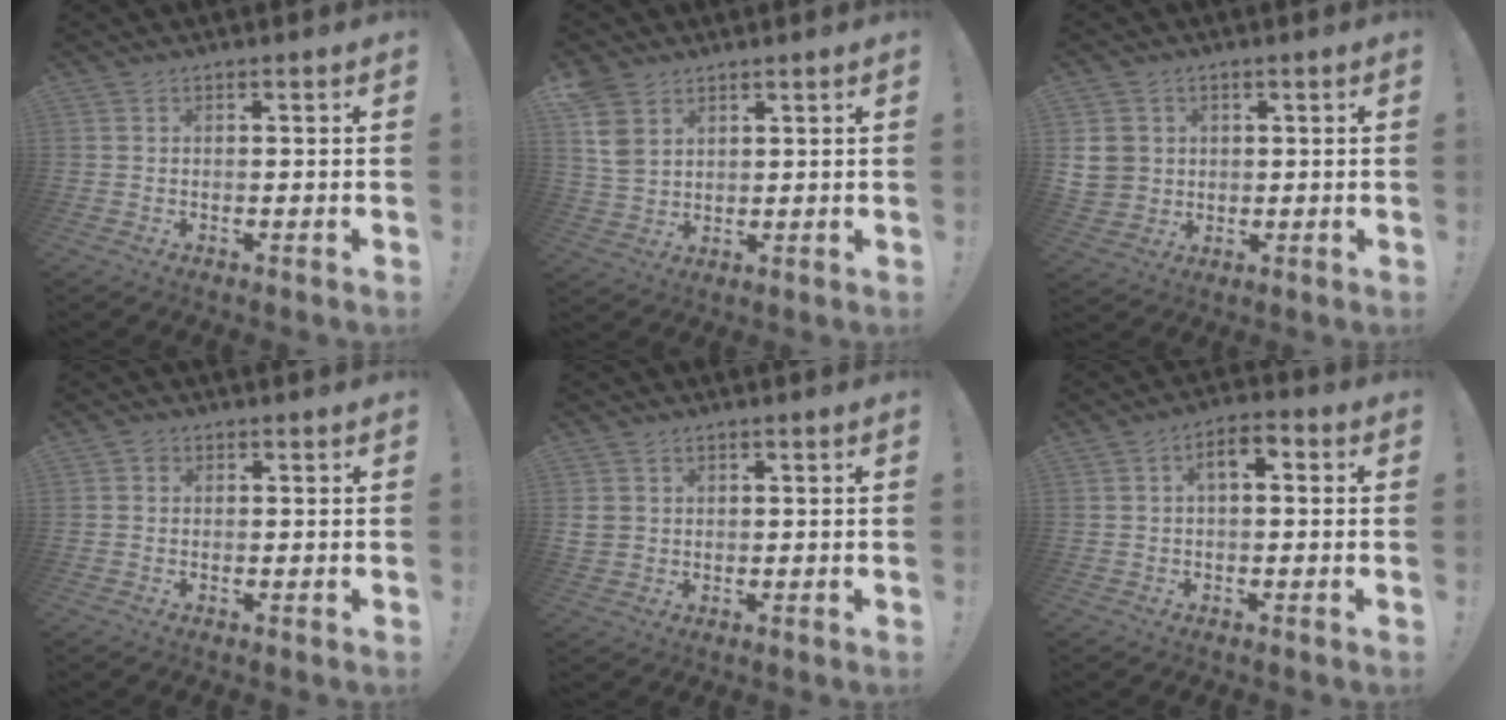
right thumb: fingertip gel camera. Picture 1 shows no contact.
{"total": 8.5, "force": [4.4, 6.1, 4.0], "torque": [-0.070, -0.013, 0.089]}
{"total": 7.5, "force": [2.0, 6.8, 2.6], "torque": [-0.046, -0.010, 0.045]}
{"total": 1.2, "force": [0.2, 1.1, 0.5], "torque": [-0.002, 0.001, 0.003]}
{"total": 3.8, "force": [1.4, 3.3, 1.4], "torque": [-0.015, -0.001, 0.030]}
{"total": 5.8, "force": [0.9, 3.4, 4.7], "torque": [-0.063, 0.005, 0.011]}